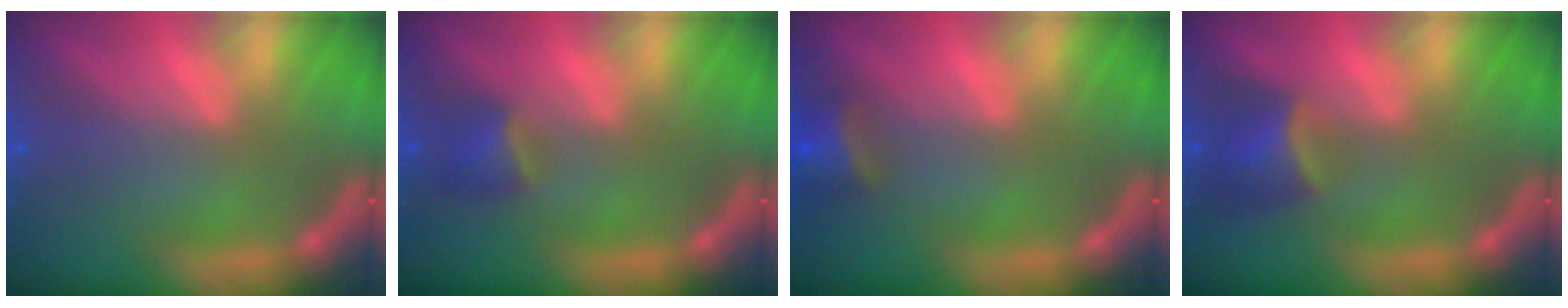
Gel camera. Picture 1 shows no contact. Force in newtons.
{"total": 2.4}
{"total": 3.4}
{"total": 4.0}